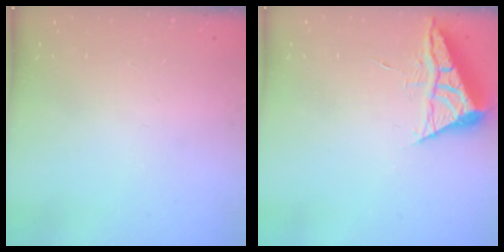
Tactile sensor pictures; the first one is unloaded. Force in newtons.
{"total": 5.4, "press": 5.4, "slide": 0.8}